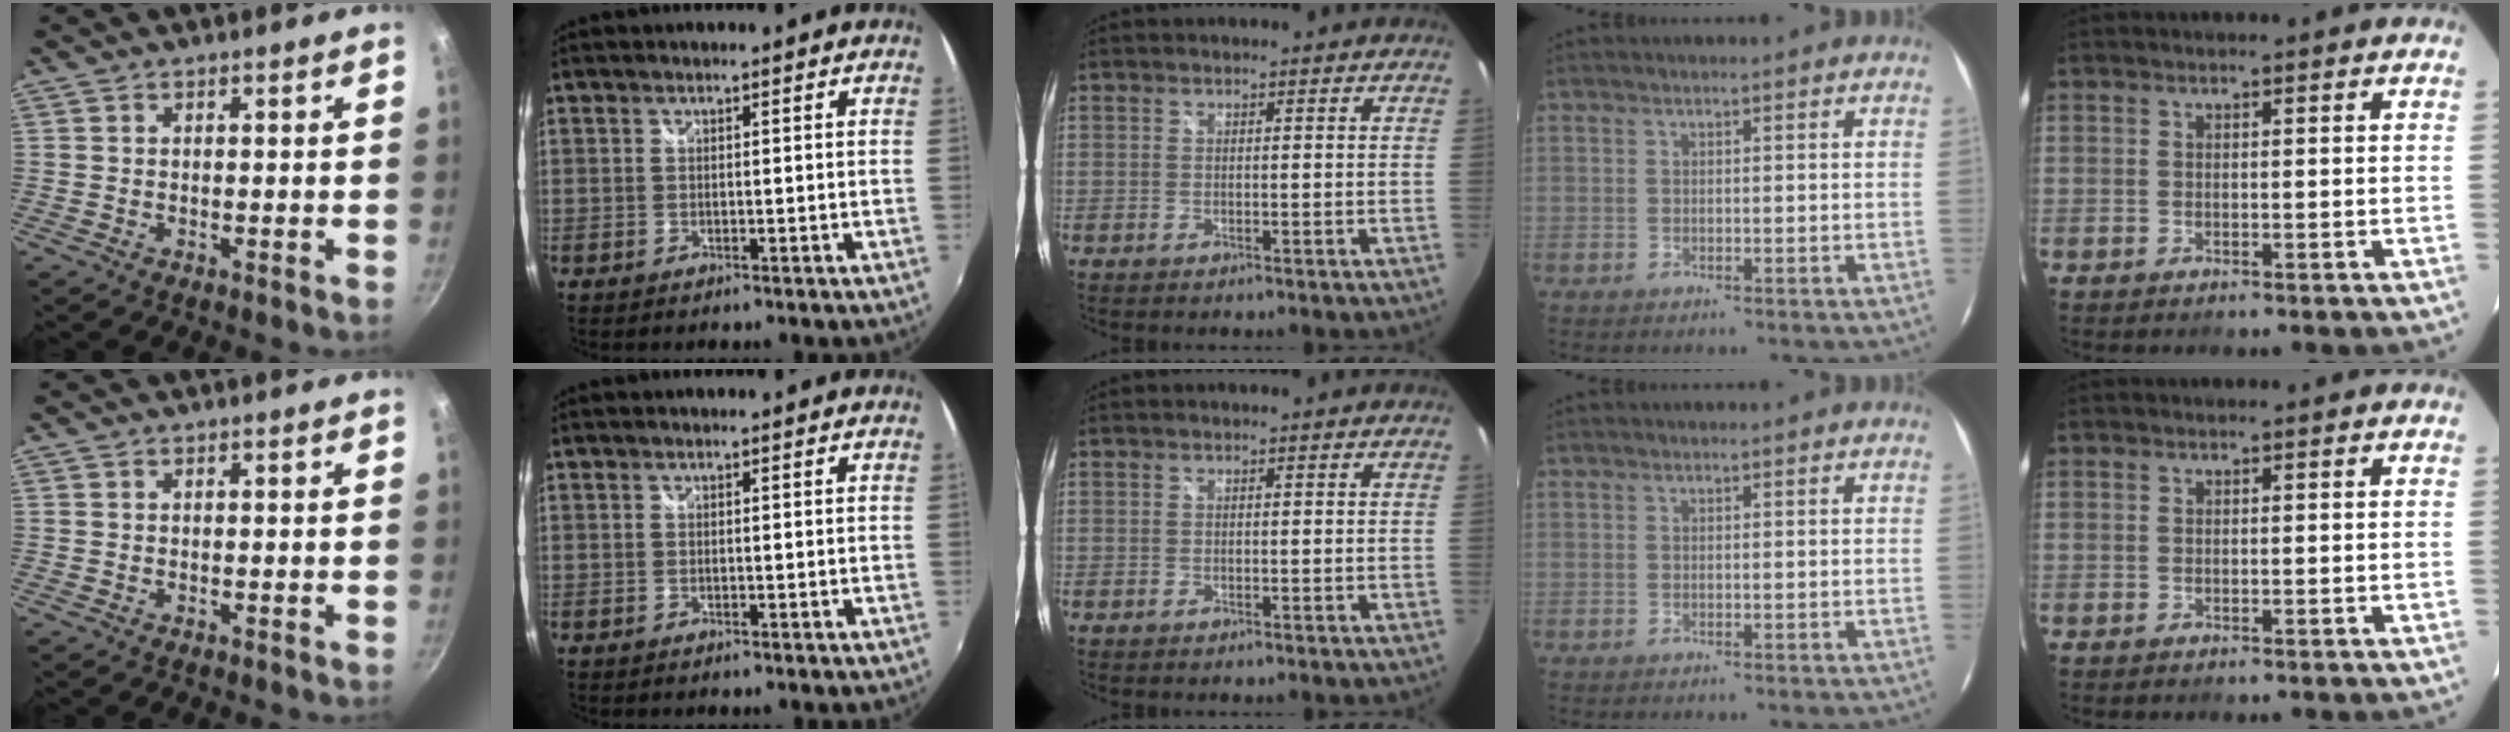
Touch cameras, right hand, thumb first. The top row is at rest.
{}